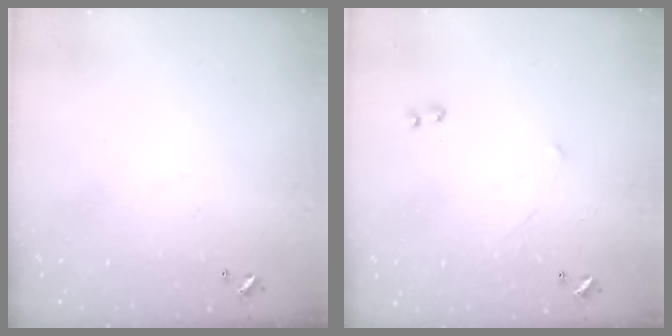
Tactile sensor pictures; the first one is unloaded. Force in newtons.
{"total": 1.7, "press": 1.7, "slide": 0.4}